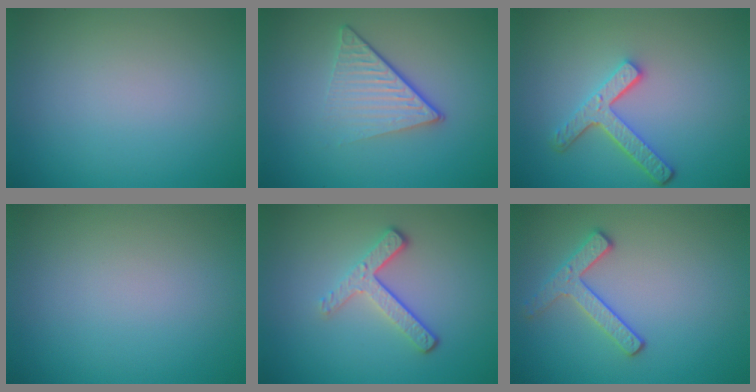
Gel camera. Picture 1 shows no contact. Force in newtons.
{"total": 4.8, "press": 3.0, "slide": 3.7}
{"total": 3.8, "press": 3.0, "slide": 2.3}
{"total": 0.0}
{"total": 3.4, "press": 2.5, "slide": 2.3}
{"total": 2.5, "press": 2.3, "slide": 0.9}